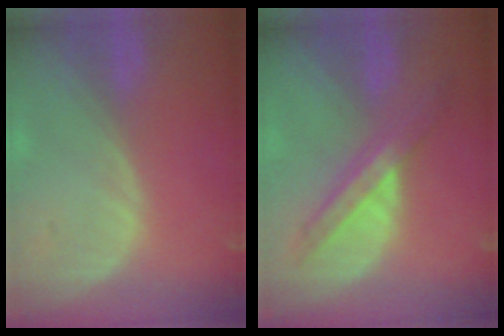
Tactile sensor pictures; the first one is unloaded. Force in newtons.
{"total": 7.2, "press": 6.1, "slide": 3.8}